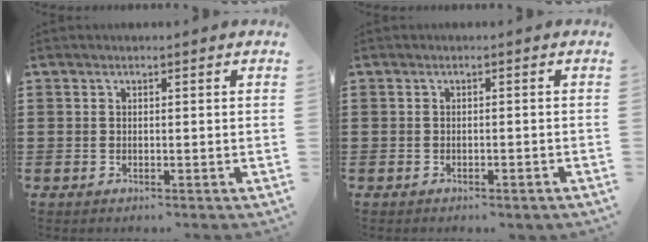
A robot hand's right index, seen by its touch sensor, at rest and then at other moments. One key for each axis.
{"total": 0.7, "fx": -0.6, "fy": 0.2, "fz": 0.3, "tx": -0.009, "ty": -0.003, "tz": -0.012}